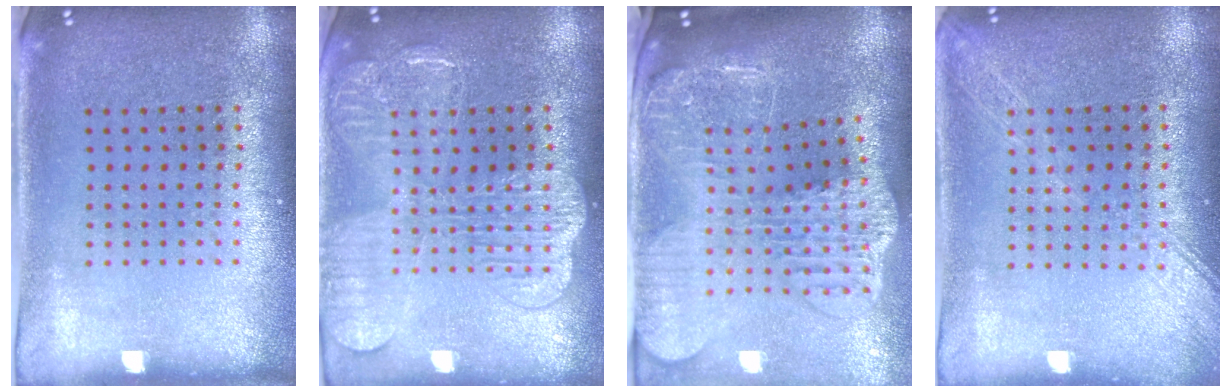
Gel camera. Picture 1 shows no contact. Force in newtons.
{"total": 4.0, "press": 4.0, "slide": 0.5}
{"total": 4.1, "press": 3.1, "slide": 2.6}
{"total": 1.6, "press": 1.5, "slide": 0.2}